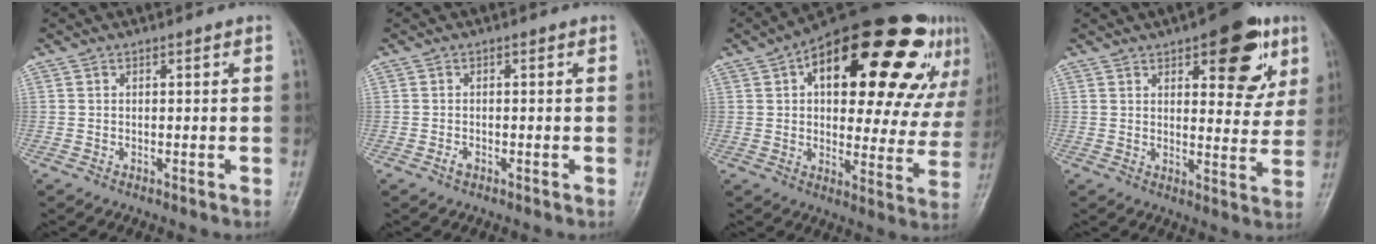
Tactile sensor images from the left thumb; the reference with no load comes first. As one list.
[{"total": 1.1, "force": [-0.6, 0.7, 0.7], "torque": [-0.011, 0.001, -0.013]}, {"total": 30.1, "force": [13.4, 13.9, 23.1], "torque": [-0.282, 0.021, 0.189]}, {"total": 13.7, "force": [6.7, 5.9, 10.4], "torque": [-0.087, -0.024, 0.082]}]